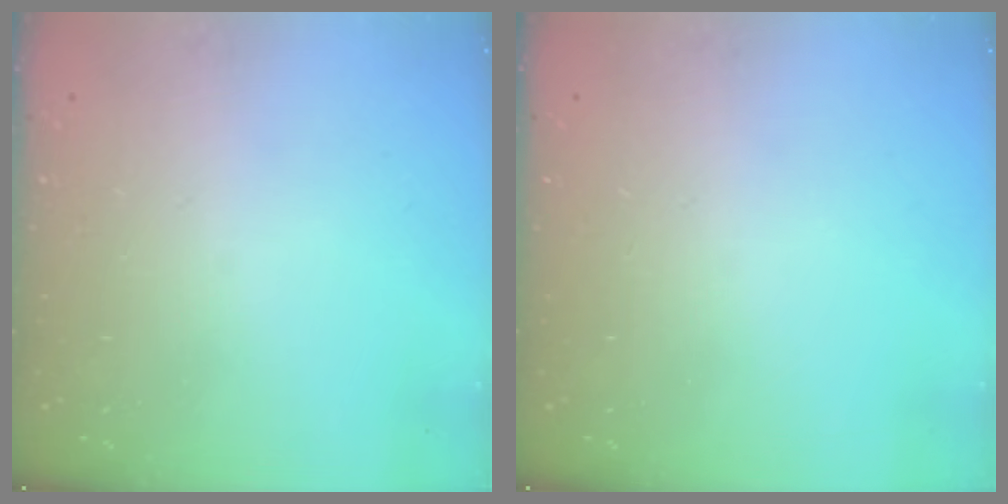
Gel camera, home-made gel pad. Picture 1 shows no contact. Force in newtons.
{"total": 0.0}